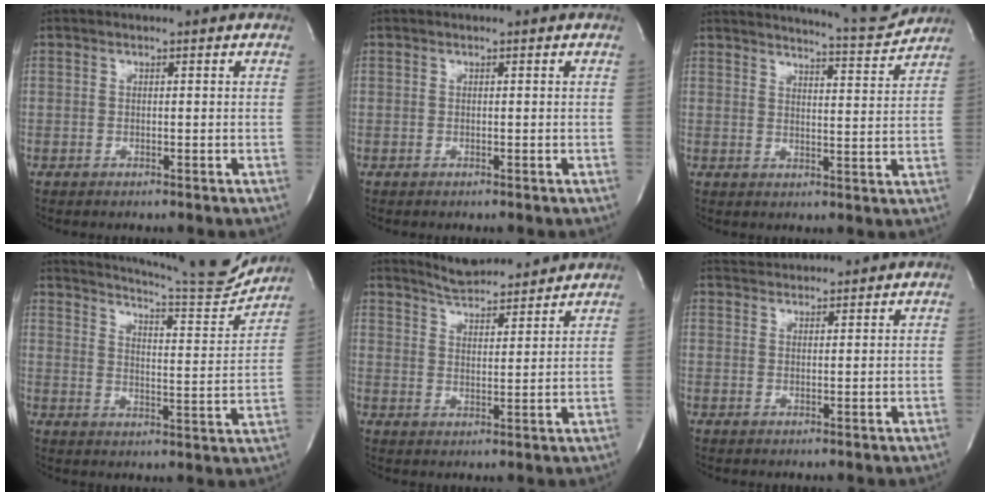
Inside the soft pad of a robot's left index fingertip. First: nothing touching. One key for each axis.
{"total": 0.0}
{"total": 8.6, "fx": 8.5, "fy": -0.7, "fz": 1.2, "tx": -0.027, "ty": -0.023, "tz": 0.112}
{"total": 16.8, "fx": 15.9, "fy": 0.4, "fz": 5.3, "tx": -0.092, "ty": -0.057, "tz": 0.208}
{"total": 9.1, "fx": 8.7, "fy": 1.0, "fz": 2.3, "tx": -0.046, "ty": 0.010, "tz": 0.137}
{"total": 4.7, "fx": 4.7, "fy": 0.3, "fz": 0.4, "tx": -0.015, "ty": 0.031, "tz": 0.078}